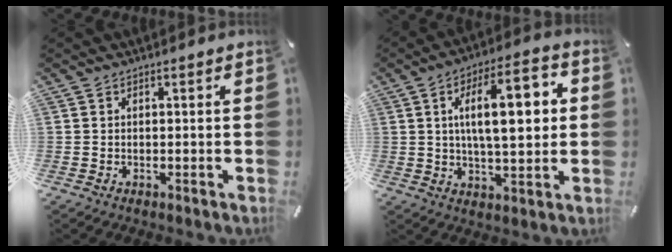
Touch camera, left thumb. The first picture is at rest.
{"total": 15.7, "force": [3.1, 6.2, 14.1], "torque": [-0.226, 0.005, 0.044]}